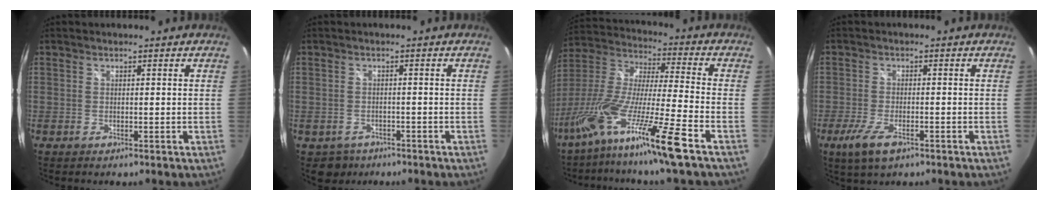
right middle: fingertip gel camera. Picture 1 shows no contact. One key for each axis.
{"total": 3.0, "fx": -1.4, "fy": 2.5, "fz": 0.6, "tx": -0.021, "ty": -0.001, "tz": -0.015}
{"total": 19.8, "fx": -13.1, "fy": -1.5, "fz": 14.7, "tx": -0.267, "ty": -0.050, "tz": -0.239}
{"total": 6.2, "fx": -3.6, "fy": 2.4, "fz": 4.4, "tx": -0.110, "ty": -0.017, "tz": -0.067}